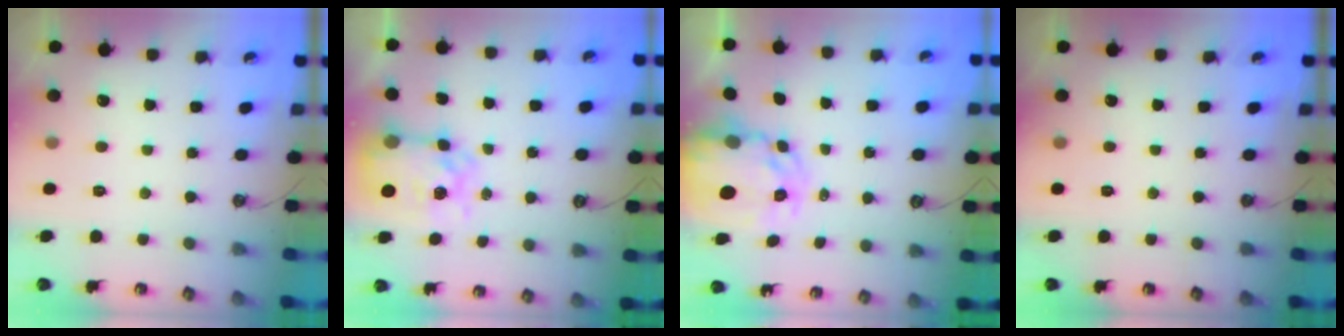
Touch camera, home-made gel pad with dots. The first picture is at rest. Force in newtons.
{"total": 9.7, "press": 9.7, "slide": 0.9}
{"total": 6.7, "press": 6.7, "slide": 0.6}
{"total": 0.0}